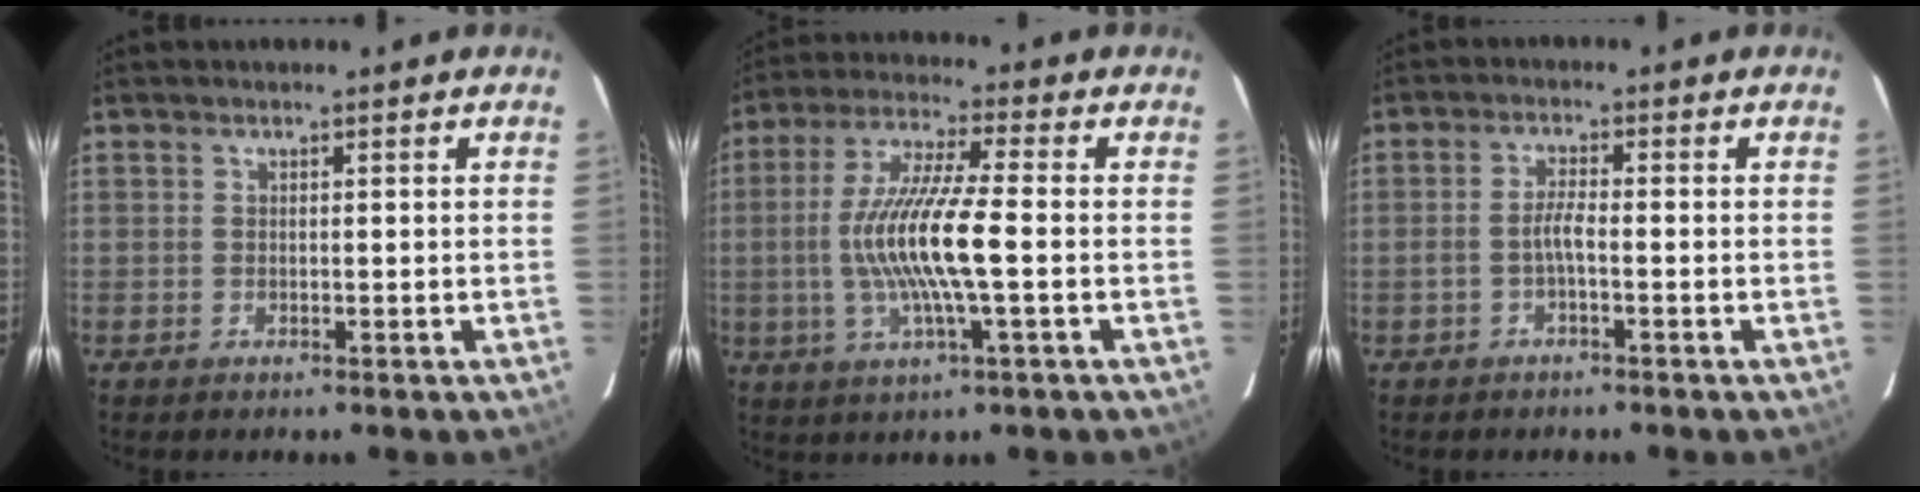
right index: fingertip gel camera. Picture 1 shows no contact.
{"total": 13.6, "force": [-1.7, 1.2, 13.4], "torque": [-0.261, -0.001, -0.032]}
{"total": 2.5, "force": [-1.2, 0.2, 2.2], "torque": [-0.047, 0.005, -0.023]}